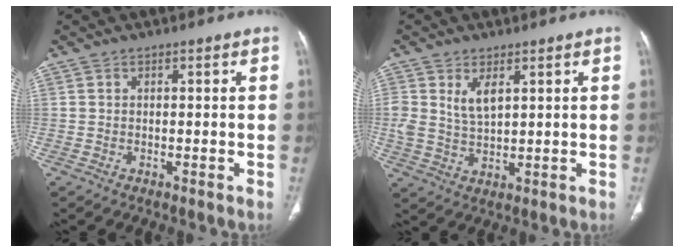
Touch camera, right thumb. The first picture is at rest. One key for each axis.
{"total": 4.9, "fx": 2.1, "fy": 2.5, "fz": 3.6, "tx": -0.066, "ty": -0.012, "tz": 0.048}